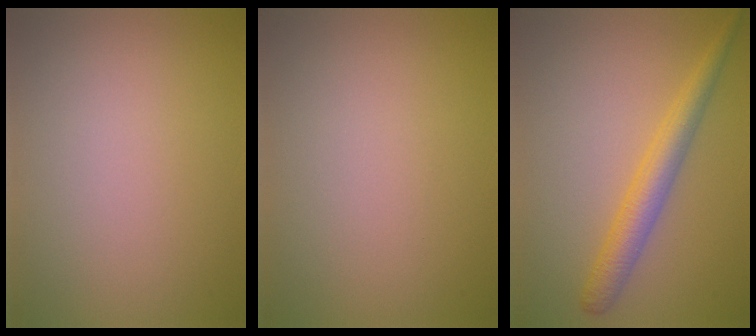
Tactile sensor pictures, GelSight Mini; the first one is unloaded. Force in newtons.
{"total": 0.0}
{"total": 3.4, "press": 3.4, "slide": 0.1}